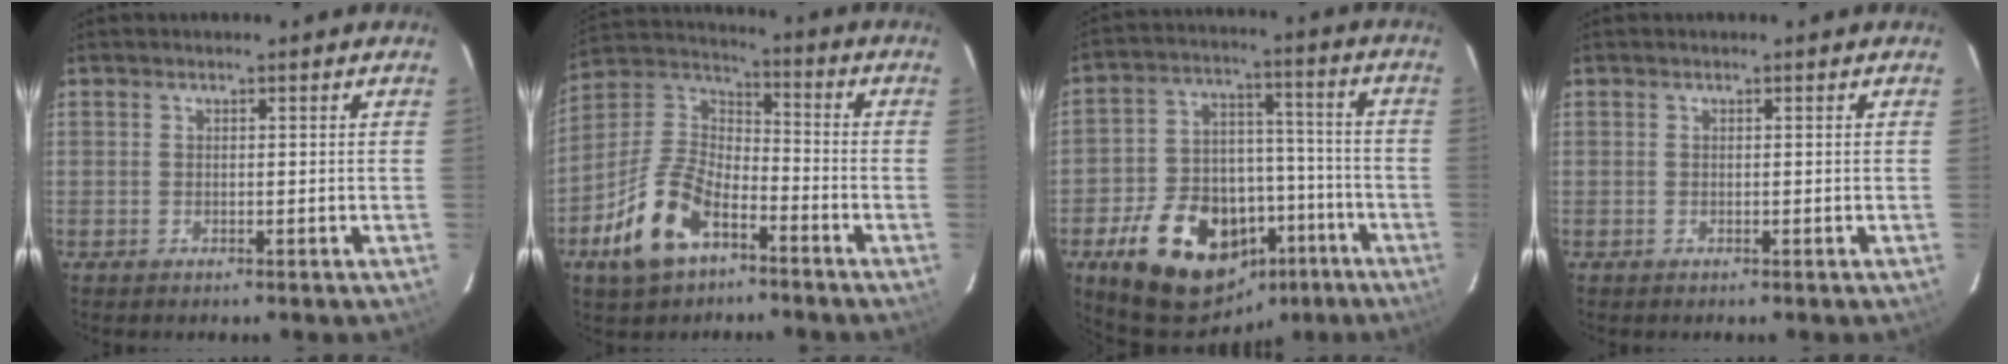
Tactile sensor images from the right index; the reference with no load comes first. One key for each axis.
{"total": 14.9, "fx": -8.2, "fy": 7.8, "fz": 9.8, "tx": -0.214, "ty": 0.010, "tz": -0.151}
{"total": 22.7, "fx": -12.6, "fy": 14.4, "fz": 12.2, "tx": -0.242, "ty": 0.039, "tz": -0.167}
{"total": 0.0}